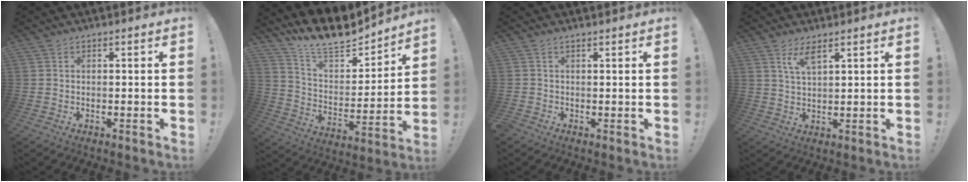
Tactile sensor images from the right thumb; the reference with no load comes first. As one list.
[{"total": 15.1, "force": [12.9, 5.4, 5.6], "torque": [-0.113, -0.097, 0.233]}, {"total": 0.9, "force": [0.1, 0.8, -0.3], "torque": [-0.001, 0.004, 0.004]}, {"total": 5.0, "force": [3.1, 1.1, 3.7], "torque": [-0.063, -0.011, 0.052]}]